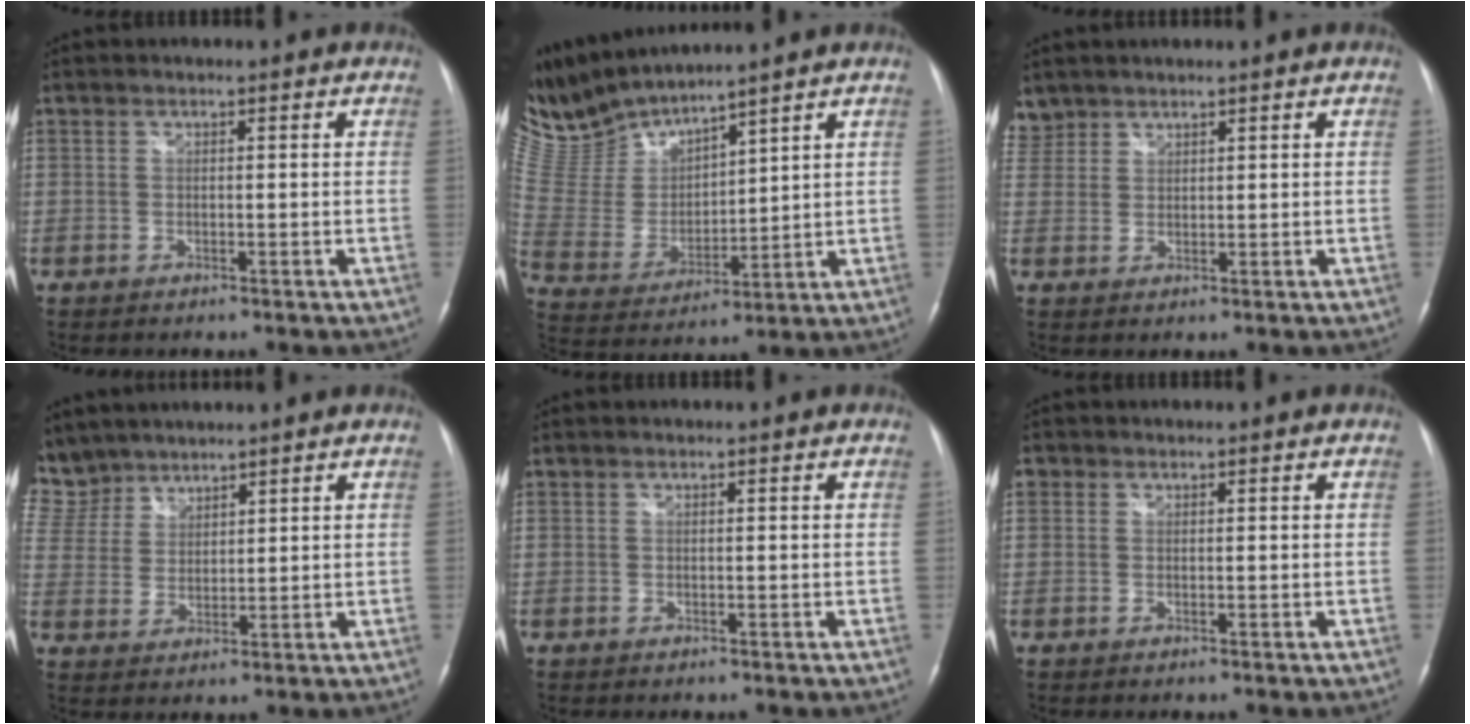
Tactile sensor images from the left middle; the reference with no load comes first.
{"total": 12.0, "force": [11.6, 1.1, 2.9], "torque": [-0.087, 0.005, 0.253]}
{"total": 3.4, "force": [2.9, 1.7, -0.3], "torque": [0.010, 0.009, 0.059]}
{"total": 9.6, "force": [8.3, 4.9, 0.8], "torque": [-0.037, 0.015, 0.180]}
{"total": 0.0}
{"total": 1.0, "force": [0.4, 0.9, 0.2], "torque": [0.002, 0.007, 0.005]}